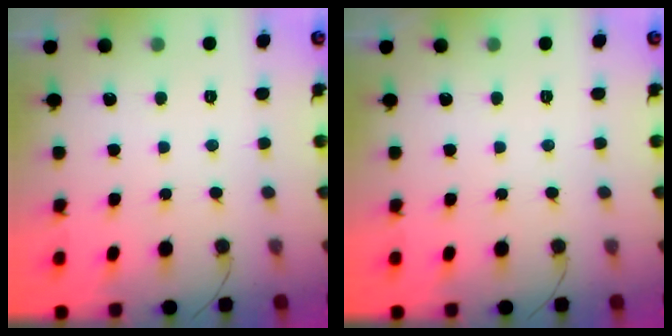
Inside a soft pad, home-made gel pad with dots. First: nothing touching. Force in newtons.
{"total": 0.0}